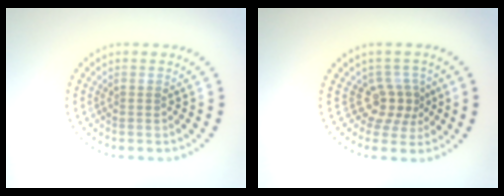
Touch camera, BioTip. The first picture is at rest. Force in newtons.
{"total": 2.8, "press": 2.1, "slide": 1.9}